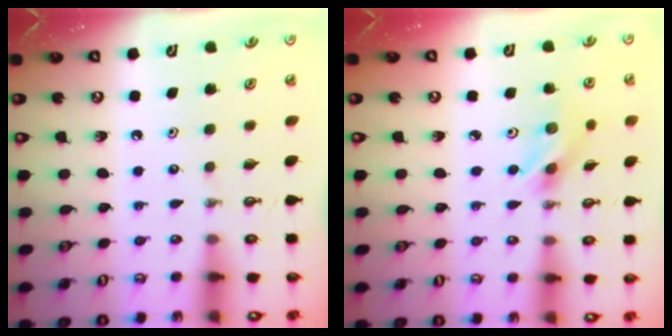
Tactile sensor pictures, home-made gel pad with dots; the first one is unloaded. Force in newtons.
{"total": 5.2, "press": 5.2, "slide": 0.2}